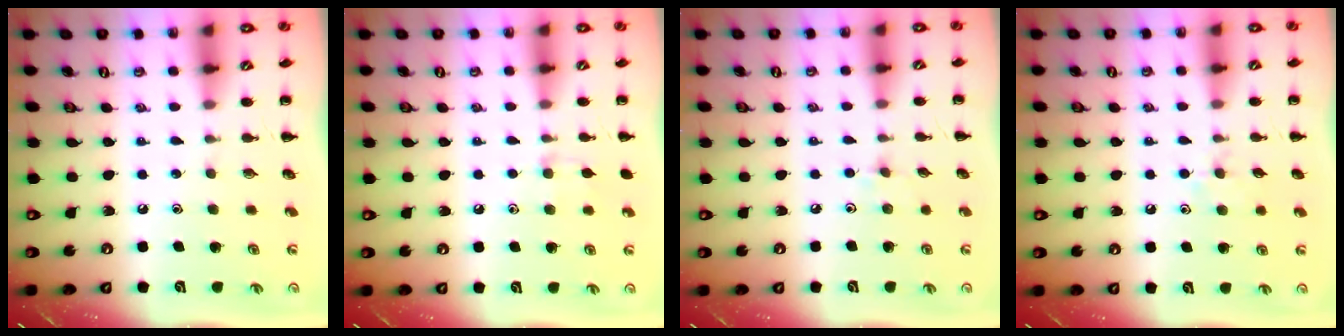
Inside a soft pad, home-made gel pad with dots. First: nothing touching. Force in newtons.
{"total": 6.5, "press": 6.0, "slide": 2.3}
{"total": 3.9, "press": 3.6, "slide": 1.4}
{"total": 6.1, "press": 5.8, "slide": 1.7}